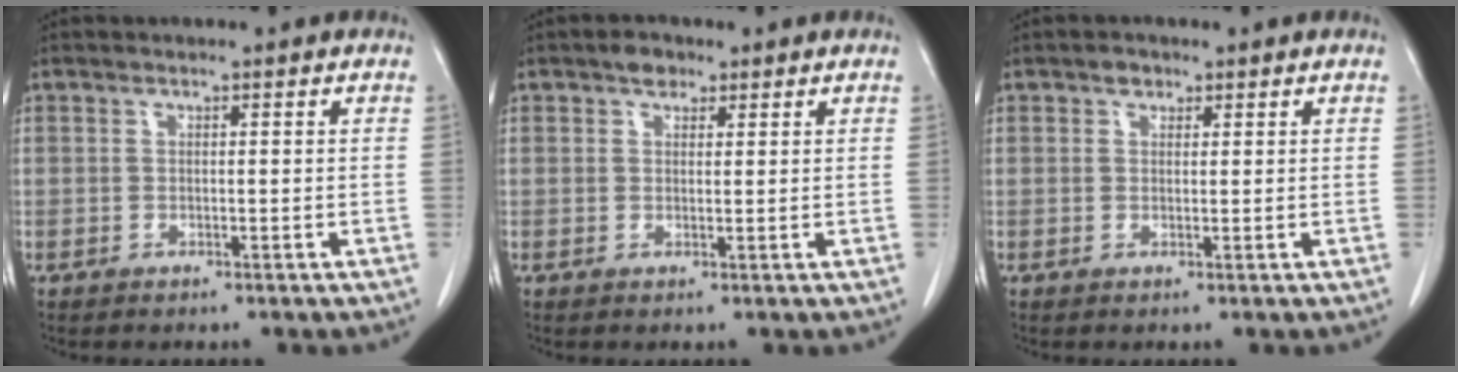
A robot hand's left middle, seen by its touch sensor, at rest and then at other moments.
{"total": 2.0, "force": [1.3, 1.2, 0.8], "torque": [-0.013, 0.005, 0.018]}
{"total": 1.2, "force": [0.7, 0.9, 0.4], "torque": [-0.004, 0.000, 0.010]}